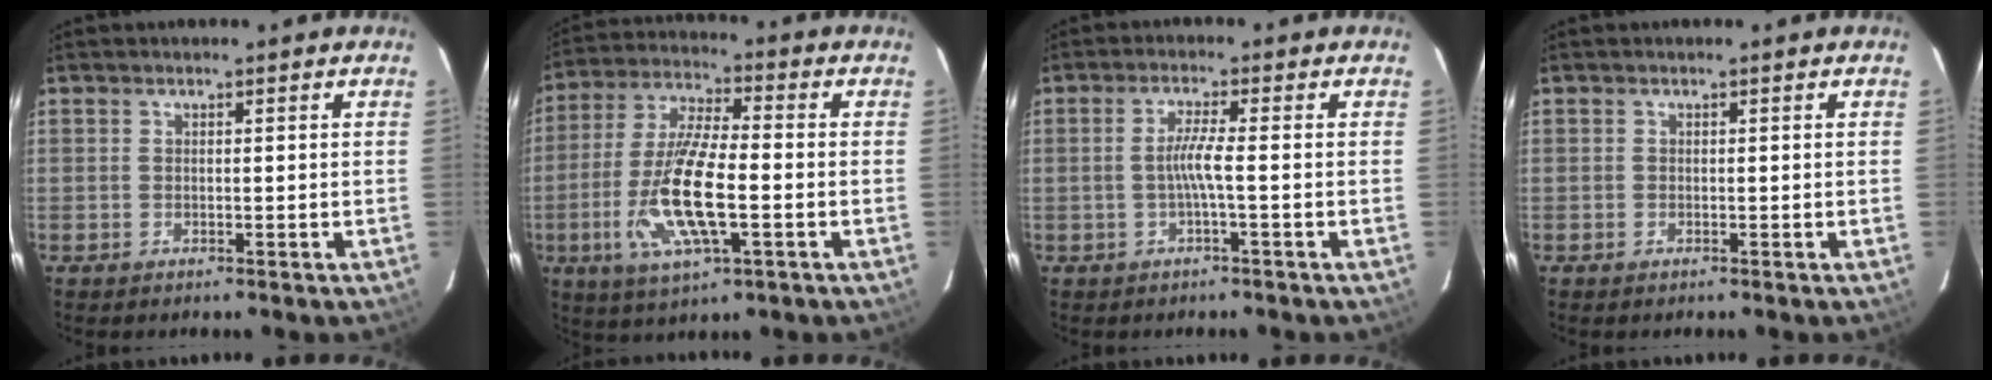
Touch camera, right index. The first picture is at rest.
{"total": 15.1, "force": [-3.8, 4.1, 14.1], "torque": [-0.294, -0.010, -0.072]}
{"total": 2.9, "force": [-0.7, -1.4, 2.4], "torque": [-0.050, -0.005, -0.012]}
{"total": 0.8, "force": [0.0, -0.4, -0.6], "torque": [0.012, -0.005, -0.001]}